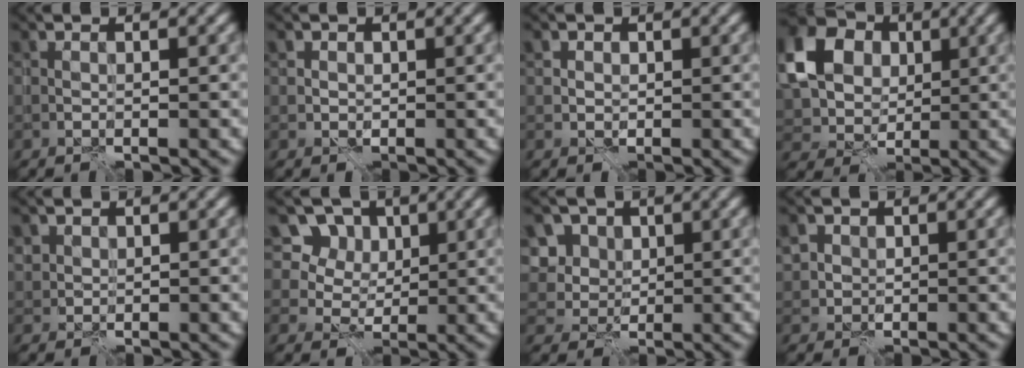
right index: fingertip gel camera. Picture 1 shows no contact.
{"total": 1.0, "force": [0.3, 1.0, 0.1], "torque": [0.002, 0.001, 0.006]}
{"total": 1.3, "force": [0.4, 1.2, 0.2], "torque": [0.001, 0.002, 0.007]}
{"total": 10.9, "force": [2.5, 9.0, 5.6], "torque": [-0.137, 0.024, 0.034]}
{"total": 1.2, "force": [0.7, 1.0, -0.1], "torque": [0.000, -0.002, 0.015]}
{"total": 10.4, "force": [5.5, 7.8, 4.0], "torque": [-0.089, 0.004, 0.092]}
{"total": 7.6, "force": [3.2, 6.2, 3.0], "torque": [-0.065, 0.015, 0.043]}
{"total": 2.2, "force": [0.6, 2.1, 0.5], "torque": [-0.012, -0.002, 0.012]}